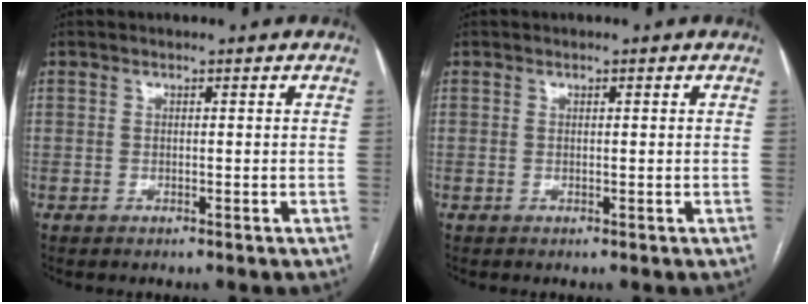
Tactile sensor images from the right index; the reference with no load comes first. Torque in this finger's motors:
{"motor_torque": [-0.11, -0.02, -0.04, 0.00]}